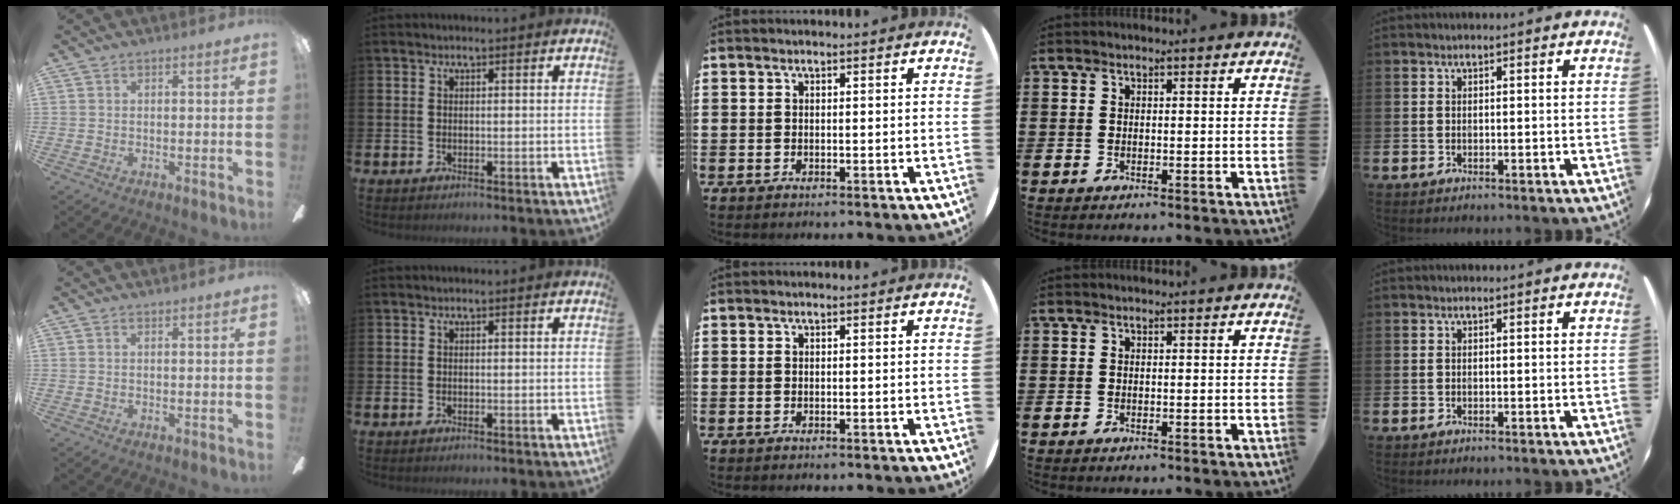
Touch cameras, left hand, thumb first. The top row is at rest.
{}